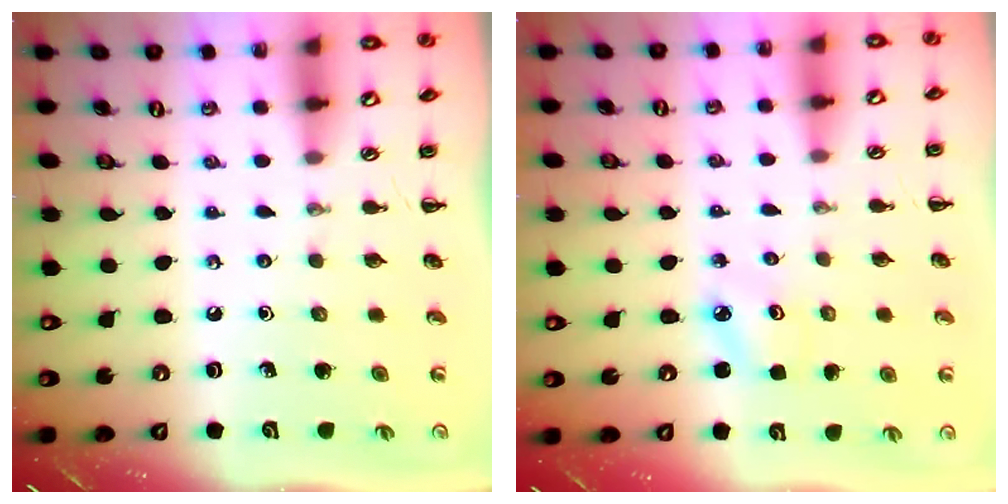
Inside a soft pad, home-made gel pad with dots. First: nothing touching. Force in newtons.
{"total": 2.3, "press": 2.2, "slide": 0.6}